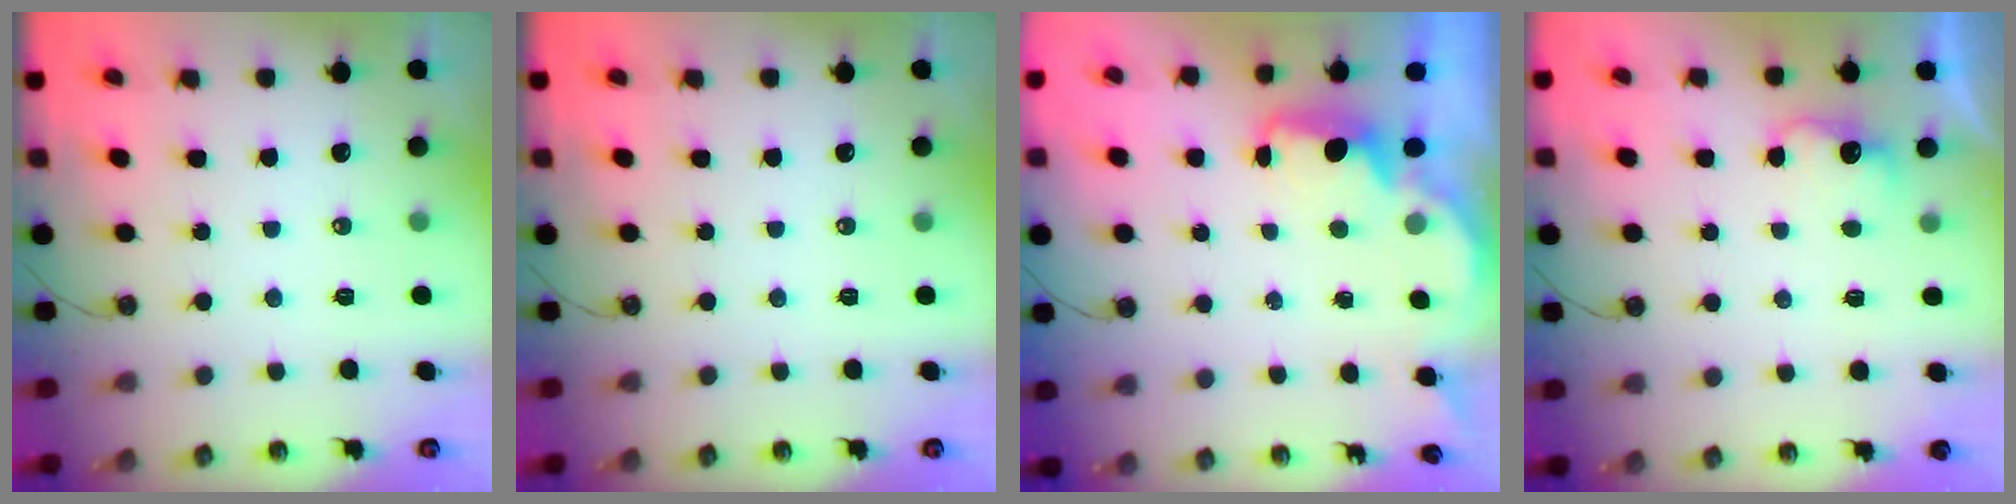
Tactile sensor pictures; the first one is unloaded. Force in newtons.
{"total": 0.0}
{"total": 2.1, "press": 1.9, "slide": 0.8}
{"total": 3.4, "press": 3.3, "slide": 1.0}